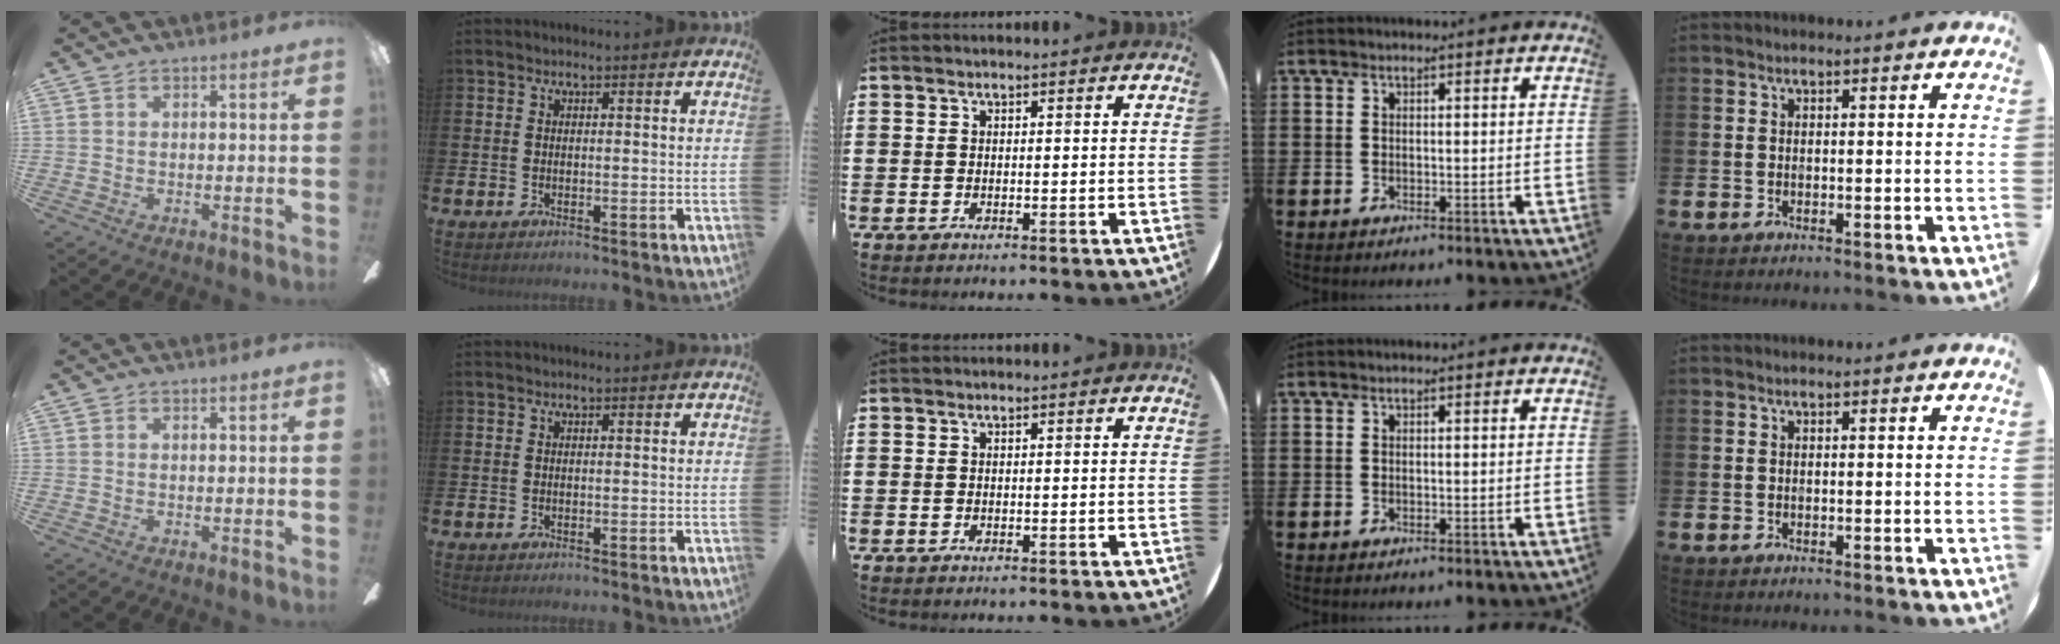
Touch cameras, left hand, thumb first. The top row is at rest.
{}